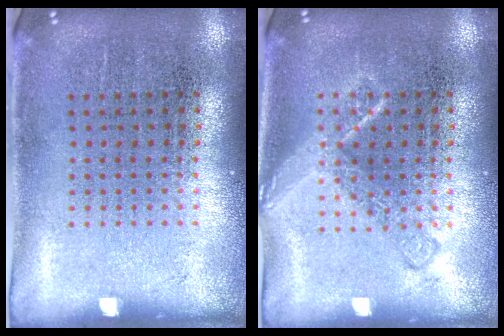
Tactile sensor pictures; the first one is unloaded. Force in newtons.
{"total": 1.5, "press": 1.5, "slide": 0.2}